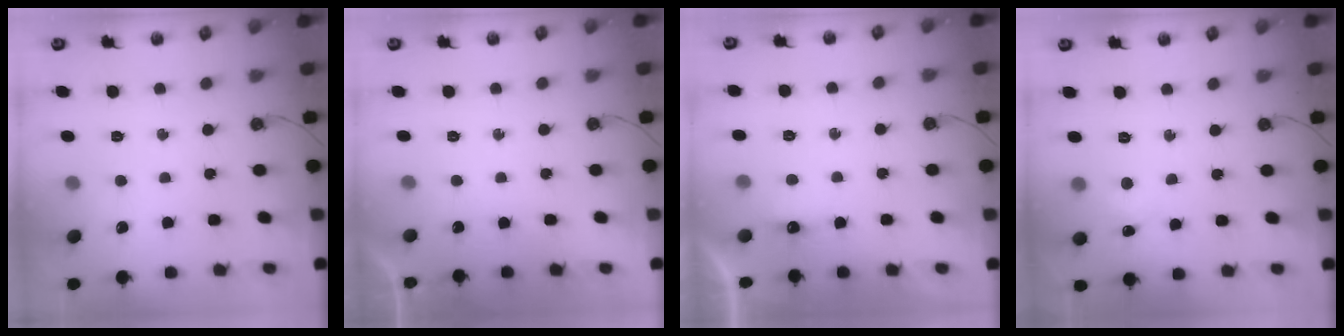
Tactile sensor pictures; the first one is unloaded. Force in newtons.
{"total": 0.0}
{"total": 4.3, "press": 4.3, "slide": 0.7}
{"total": 5.7, "press": 5.6, "slide": 0.9}